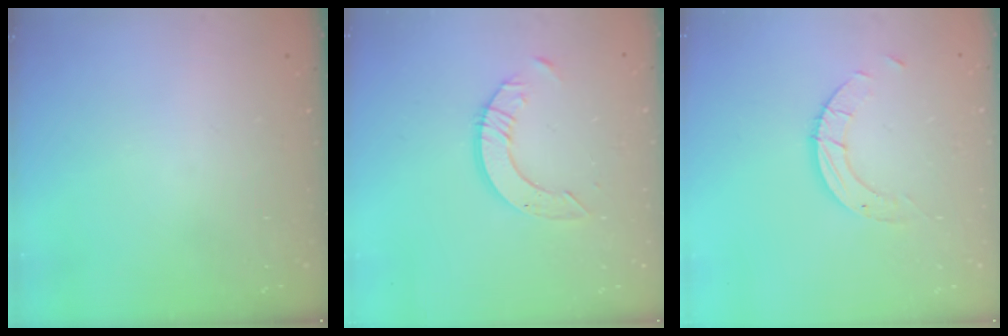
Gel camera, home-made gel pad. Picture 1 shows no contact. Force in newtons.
{"total": 6.9, "press": 6.8, "slide": 0.7}
{"total": 4.9, "press": 4.9, "slide": 0.3}